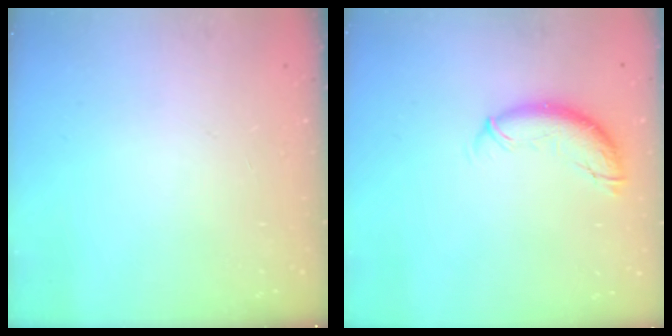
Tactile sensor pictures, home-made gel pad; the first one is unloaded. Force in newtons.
{"total": 9.6, "press": 9.6, "slide": 0.5}